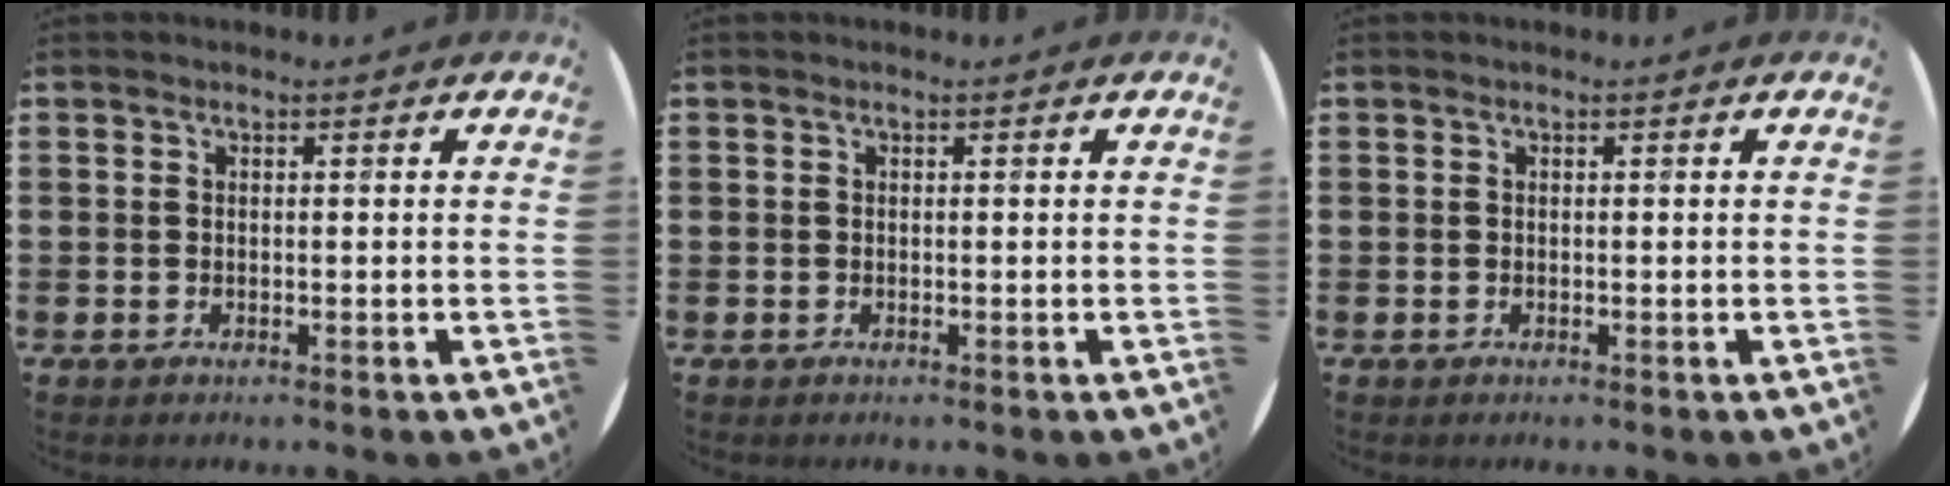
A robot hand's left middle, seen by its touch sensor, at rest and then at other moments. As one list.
[{"total": 0.0}, {"total": 0.0}]